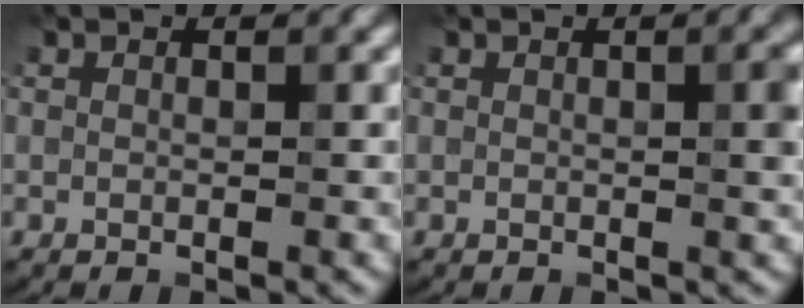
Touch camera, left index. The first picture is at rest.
{"total": 2.7, "force": [0.2, 0.8, 2.6], "torque": [-0.028, 0.009, 0.003]}